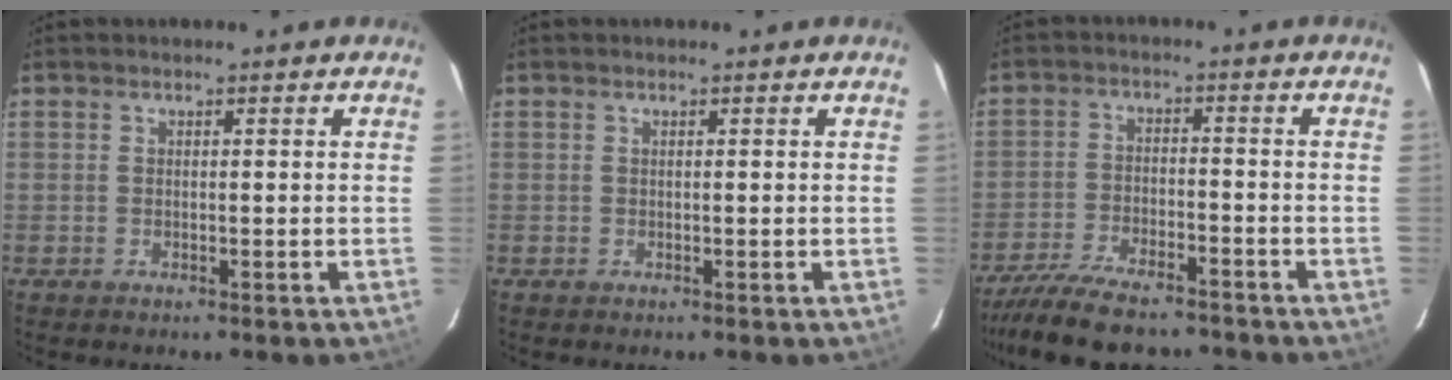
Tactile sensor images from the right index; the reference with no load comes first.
{"total": 0.0}
{"total": 14.2, "force": [-12.2, 4.0, 6.1], "torque": [-0.139, -0.013, -0.199]}